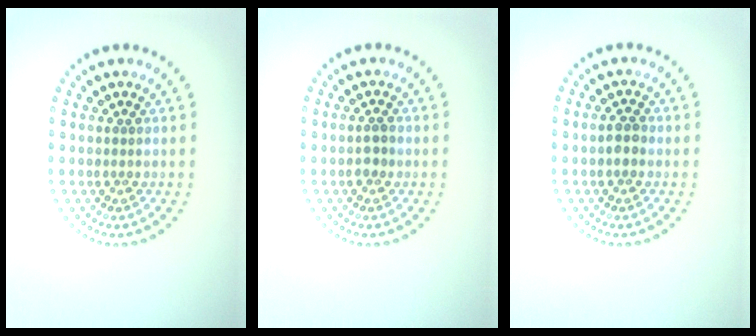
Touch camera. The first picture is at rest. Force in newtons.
{"total": 1.3, "press": 1.2, "slide": 0.4}
{"total": 1.4, "press": 1.4, "slide": 0.2}